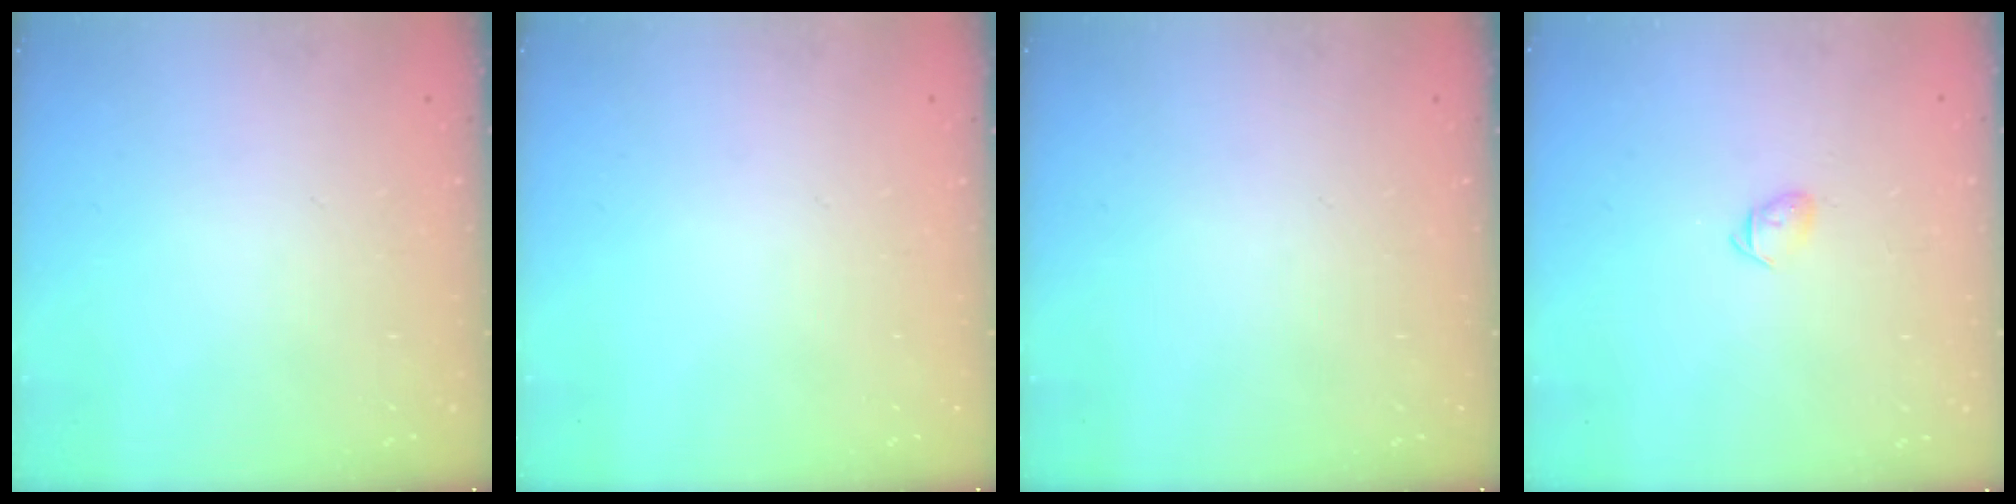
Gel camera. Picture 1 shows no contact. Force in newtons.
{"total": 0.0}
{"total": 0.0}
{"total": 3.5, "press": 3.3, "slide": 1.0}